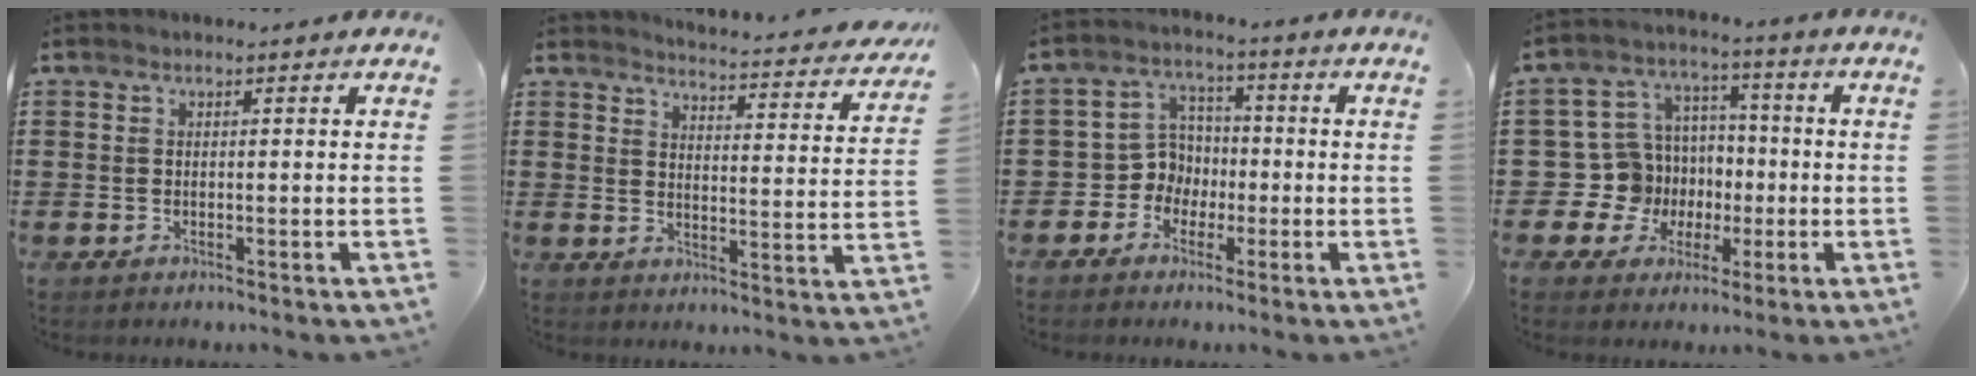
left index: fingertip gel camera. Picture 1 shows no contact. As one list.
[{"total": 3.7, "force": [3.6, -0.5, 0.6], "torque": [-0.025, -0.040, 0.055]}, {"total": 5.6, "force": [-1.5, 5.1, 1.5], "torque": [-0.053, 0.008, -0.034]}, {"total": 9.4, "force": [-1.5, 9.2, 1.6], "torque": [-0.092, 0.005, -0.023]}]